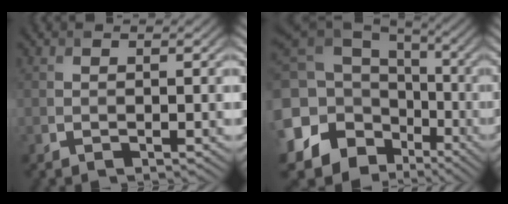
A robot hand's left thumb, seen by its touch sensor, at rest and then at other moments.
{"total": 21.5, "force": [-5.0, 18.5, 9.7], "torque": [-0.272, -0.050, -0.094]}